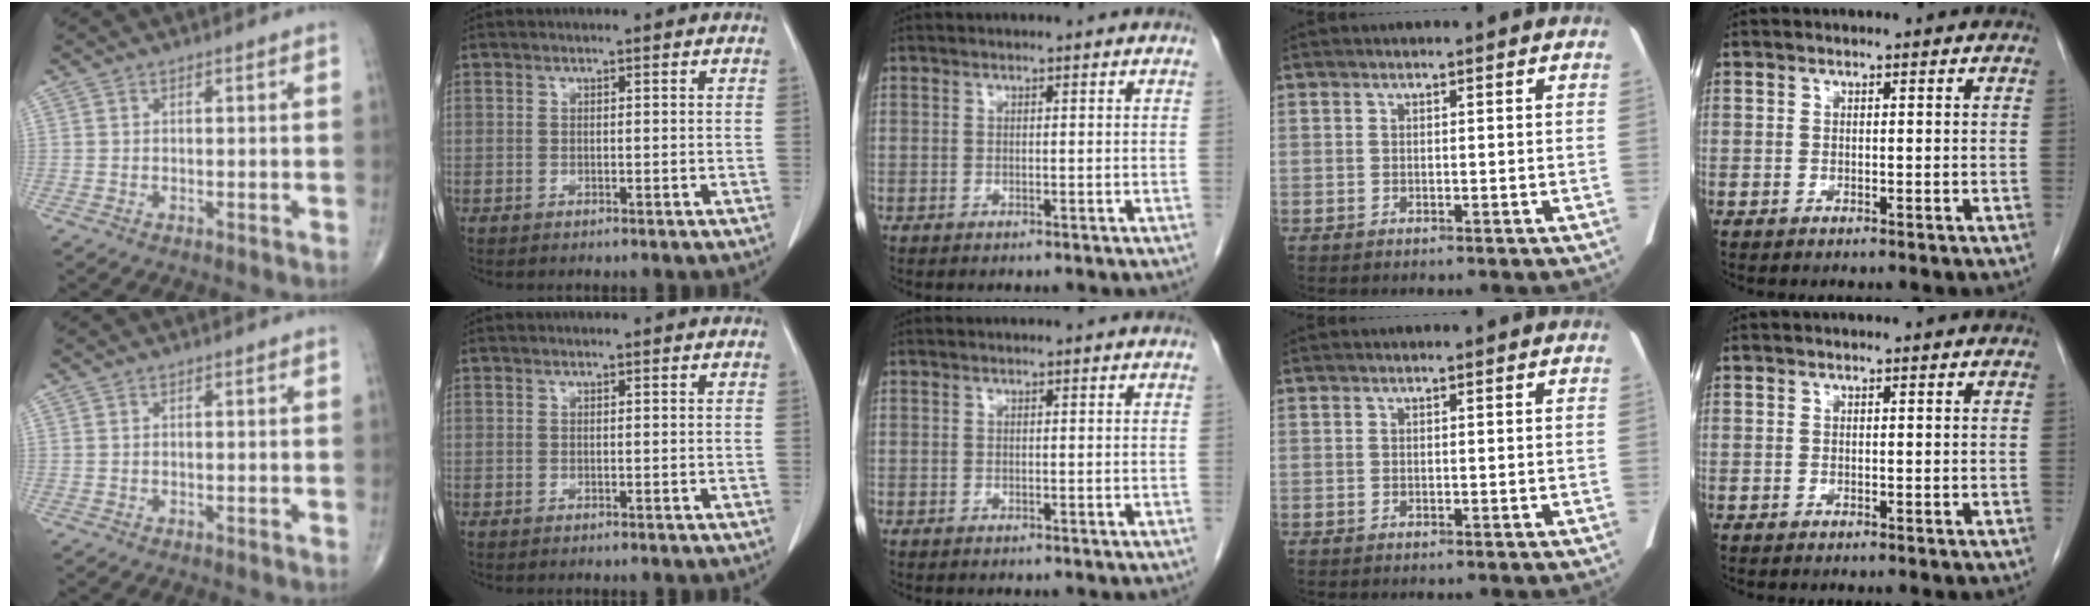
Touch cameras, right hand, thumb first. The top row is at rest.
{}